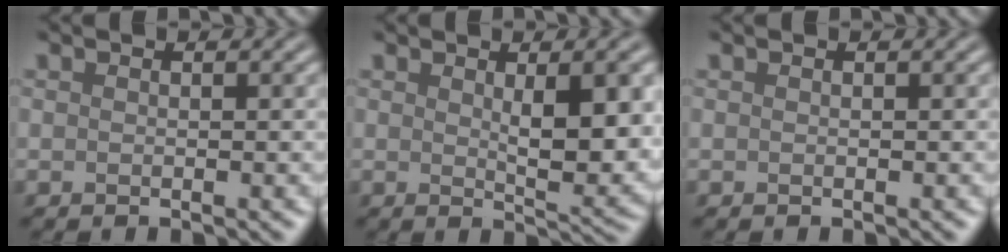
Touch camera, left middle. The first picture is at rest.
{"total": 5.7, "force": [1.0, 1.7, 5.3], "torque": [-0.078, -0.006, 0.023]}
{"total": 0.0}